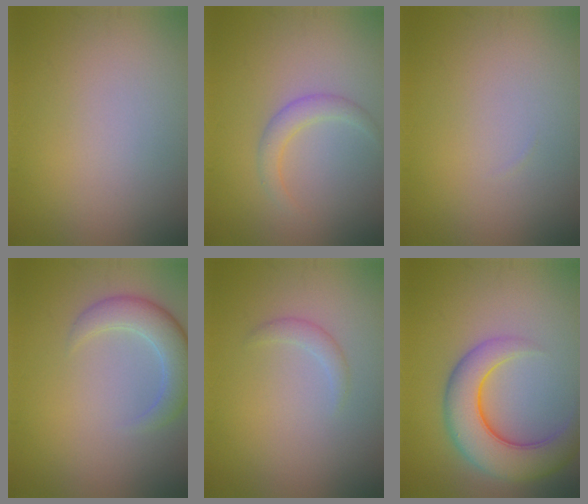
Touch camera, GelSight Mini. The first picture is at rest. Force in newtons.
{"total": 1.9, "press": 1.9, "slide": 0.1}
{"total": 0.0}
{"total": 3.9, "press": 3.9, "slide": 0.1}
{"total": 1.1, "press": 1.1, "slide": 0.0}
{"total": 7.3, "press": 7.3, "slide": 0.4}